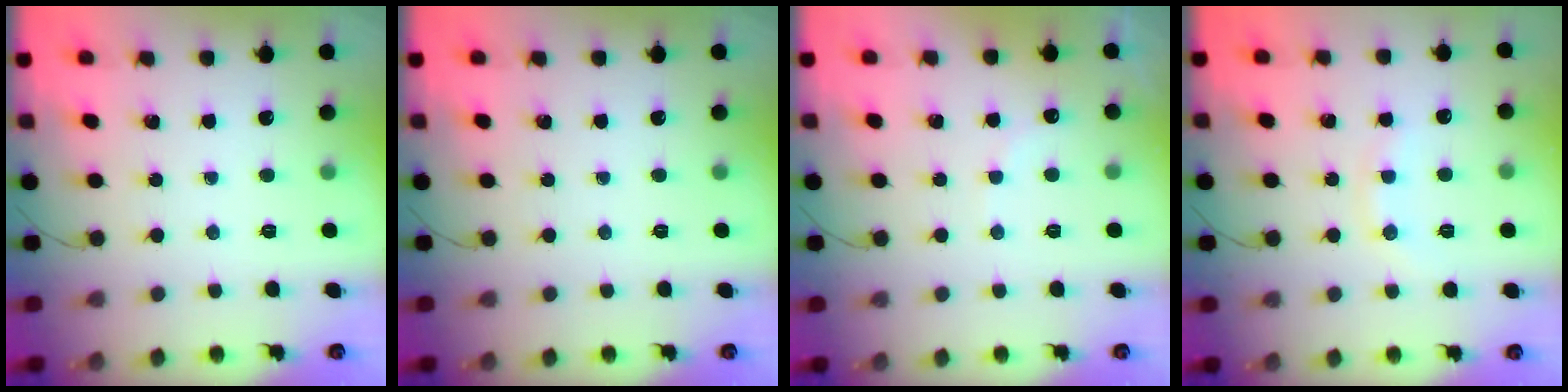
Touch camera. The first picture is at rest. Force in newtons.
{"total": 0.0}
{"total": 5.5, "press": 5.4, "slide": 0.9}
{"total": 6.4, "press": 6.3, "slide": 1.1}